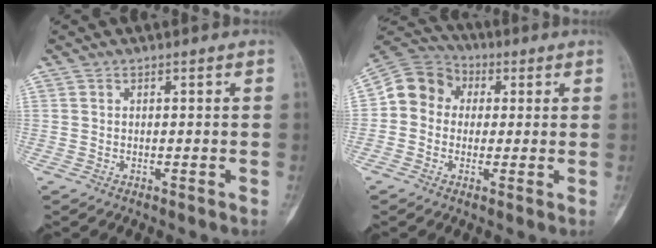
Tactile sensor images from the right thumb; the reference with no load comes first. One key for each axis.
{"total": 9.4, "fx": 0.7, "fy": 8.4, "fz": 4.2, "tx": -0.052, "ty": 0.024, "tz": -0.002}